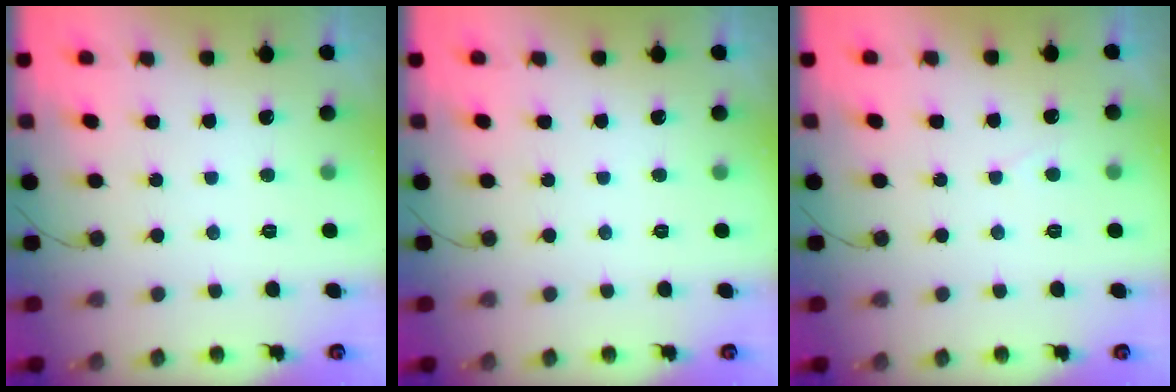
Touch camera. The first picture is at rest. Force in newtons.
{"total": 0.0}
{"total": 2.1, "press": 2.1, "slide": 0.4}